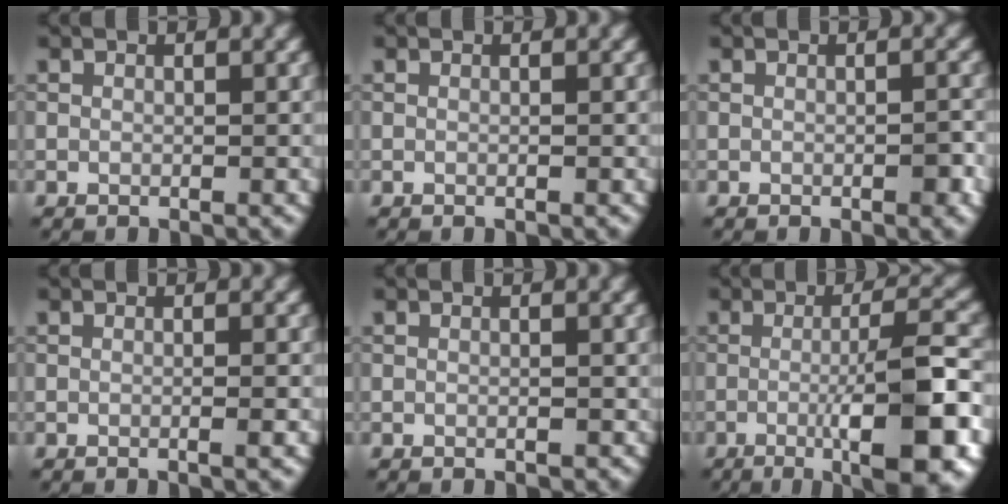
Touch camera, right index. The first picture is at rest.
{"total": 0.0}
{"total": 1.3, "force": [-0.5, 0.3, 1.1], "torque": [-0.016, 0.001, -0.007]}
{"total": 1.1, "force": [-0.2, 0.2, 1.1], "torque": [-0.011, 0.000, -0.008]}
{"total": 0.5, "force": [-0.2, 0.2, 0.4], "torque": [-0.007, 0.001, -0.001]}
{"total": 9.4, "force": [-2.5, 1.7, 8.9], "torque": [-0.116, 0.007, -0.047]}